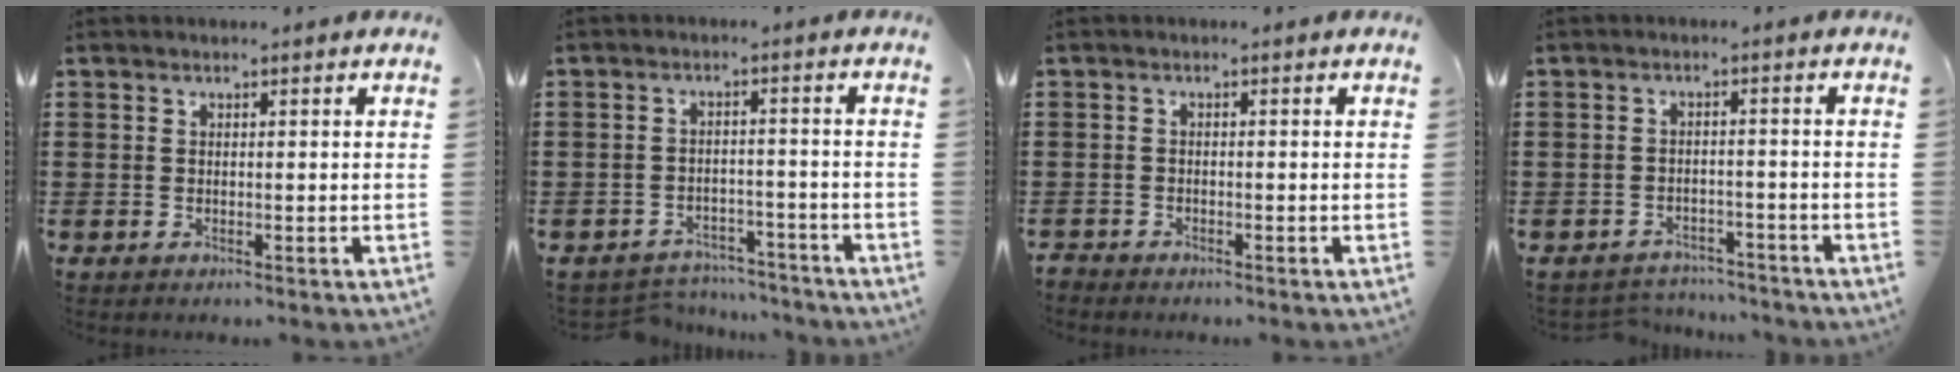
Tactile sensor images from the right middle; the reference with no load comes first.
{"total": 3.8, "force": [-3.8, 0.6, 0.0], "torque": [-0.006, 0.003, -0.081]}
{"total": 1.2, "force": [-1.2, 0.2, 0.0], "torque": [-0.004, 0.000, -0.026]}
{"total": 2.8, "force": [-2.8, 0.6, -0.2], "torque": [-0.005, 0.000, -0.061]}